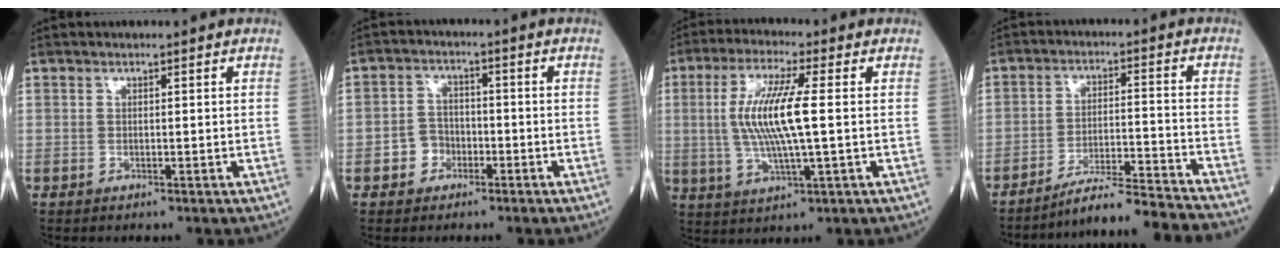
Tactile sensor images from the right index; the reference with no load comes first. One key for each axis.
{"total": 3.8, "fx": -1.8, "fy": 3.2, "fz": 1.1, "tx": -0.016, "ty": 0.015, "tz": -0.036}
{"total": 10.4, "fx": 0.7, "fy": 1.0, "fz": 10.4, "tx": -0.214, "ty": 0.001, "tz": 0.013}
{"total": 12.1, "fx": -11.5, "fy": -2.1, "fz": 3.1, "tx": -0.030, "ty": 0.003, "tz": -0.189}